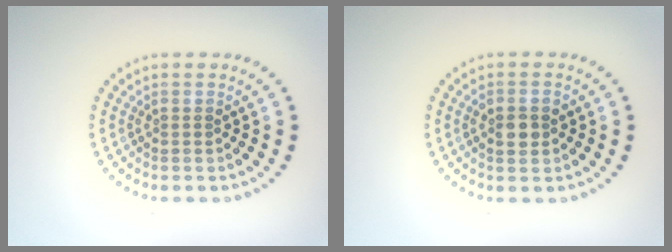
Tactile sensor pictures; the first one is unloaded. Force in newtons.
{"total": 2.5, "press": 2.5, "slide": 0.1}